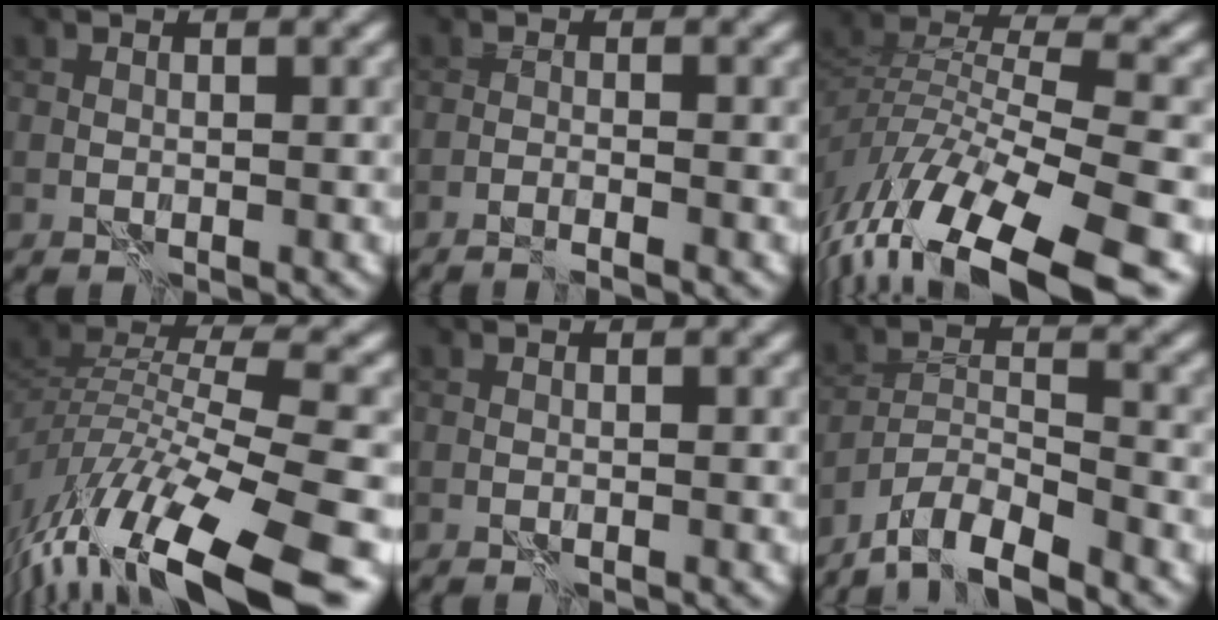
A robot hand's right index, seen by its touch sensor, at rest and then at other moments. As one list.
[{"total": 1.7, "force": [-1.3, 0.1, 1.1], "torque": [-0.022, 0.006, -0.030]}, {"total": 13.2, "force": [-8.4, 4.3, 9.1], "torque": [-0.177, -0.006, -0.149]}, {"total": 13.2, "force": [-9.0, 4.0, 8.8], "torque": [-0.166, 0.002, -0.157]}, {"total": 0.0}, {"total": 6.1, "force": [-5.1, 1.4, 3.1], "torque": [-0.050, -0.005, -0.098]}]